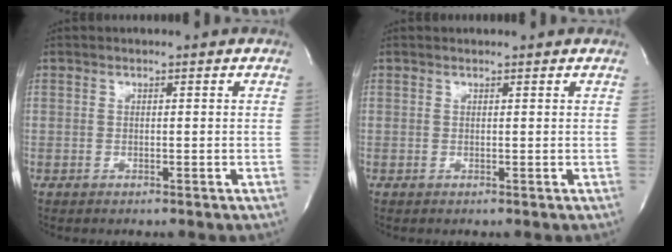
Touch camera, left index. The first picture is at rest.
{"total": 0.9, "force": [0.9, 0.1, 0.1], "torque": [-0.008, 0.009, 0.014]}